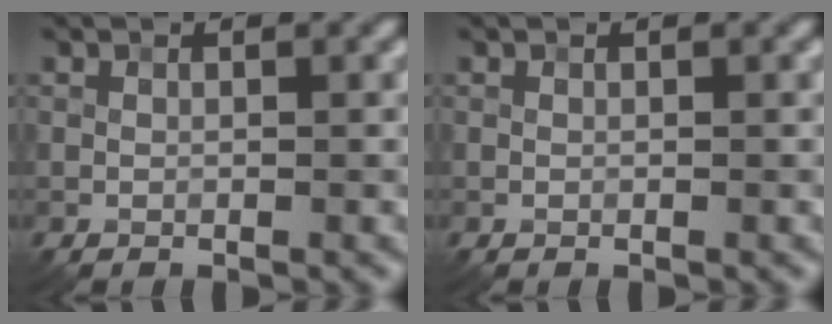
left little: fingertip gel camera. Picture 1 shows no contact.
{"total": 0.0}